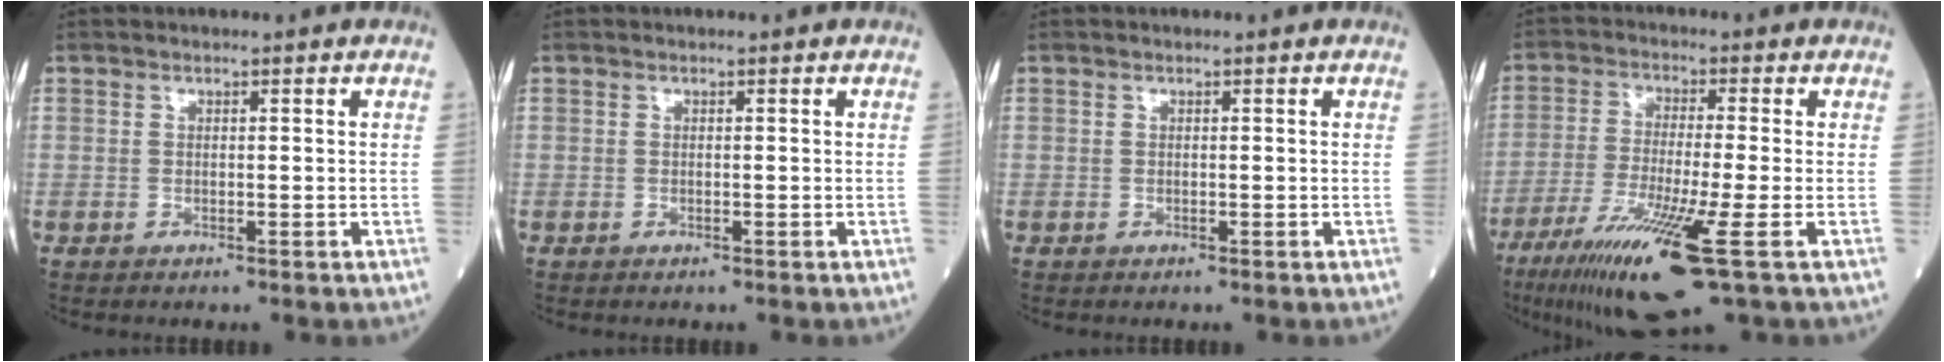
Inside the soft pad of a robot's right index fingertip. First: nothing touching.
{"total": 0.0}
{"total": 0.0}
{"total": 13.4, "force": [-6.5, 0.0, 11.7], "torque": [-0.226, -0.039, -0.113]}